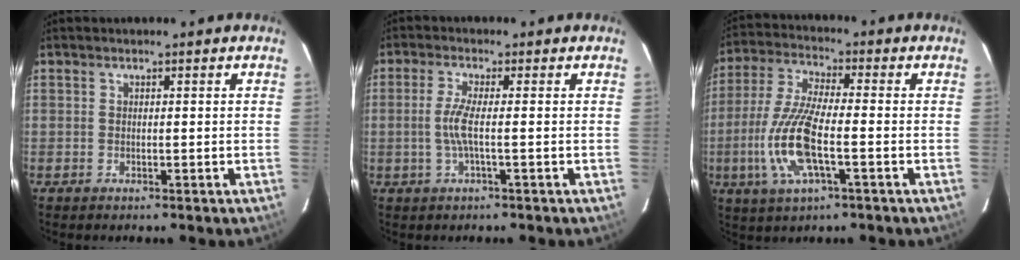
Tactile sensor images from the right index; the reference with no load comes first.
{"total": 4.0, "force": [-0.7, -0.3, 3.9], "torque": [-0.083, -0.004, -0.014]}
{"total": 13.5, "force": [-3.6, 3.5, 12.6], "torque": [-0.273, -0.008, -0.071]}